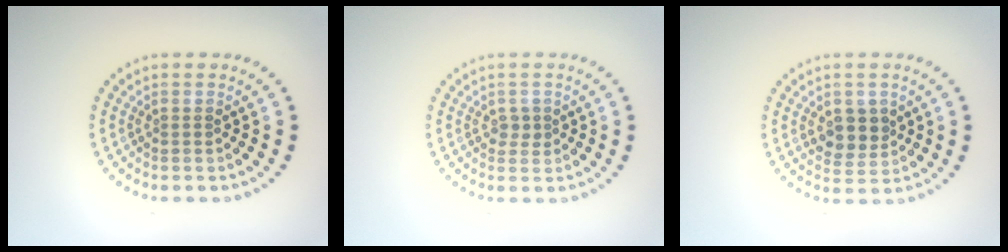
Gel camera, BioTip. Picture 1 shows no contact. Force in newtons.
{"total": 1.1, "press": 1.1, "slide": 0.3}
{"total": 3.0, "press": 2.8, "slide": 1.0}